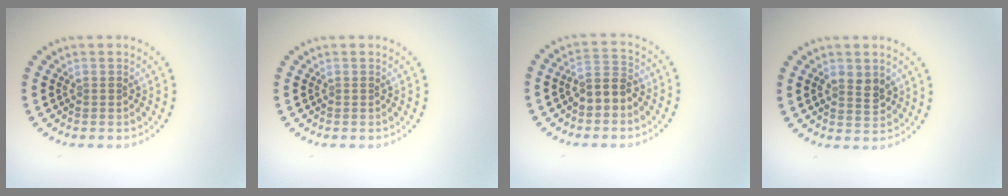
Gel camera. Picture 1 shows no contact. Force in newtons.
{"total": 0.0}
{"total": 2.9, "press": 2.7, "slide": 1.1}
{"total": 2.2, "press": 2.2, "slide": 0.4}